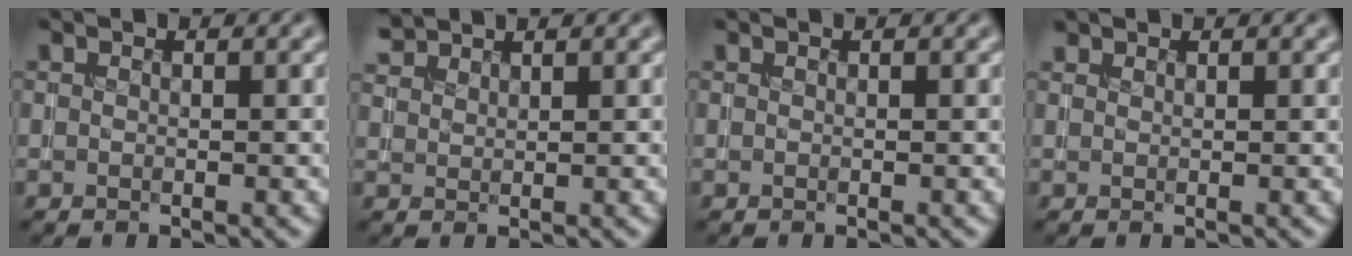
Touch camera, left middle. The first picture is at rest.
{"total": 1.8, "force": [1.7, 0.2, 0.2], "torque": [-0.006, 0.006, 0.040]}
{"total": 0.0}
{"total": 0.6, "force": [0.6, 0.2, 0.0], "torque": [0.002, 0.001, 0.014]}